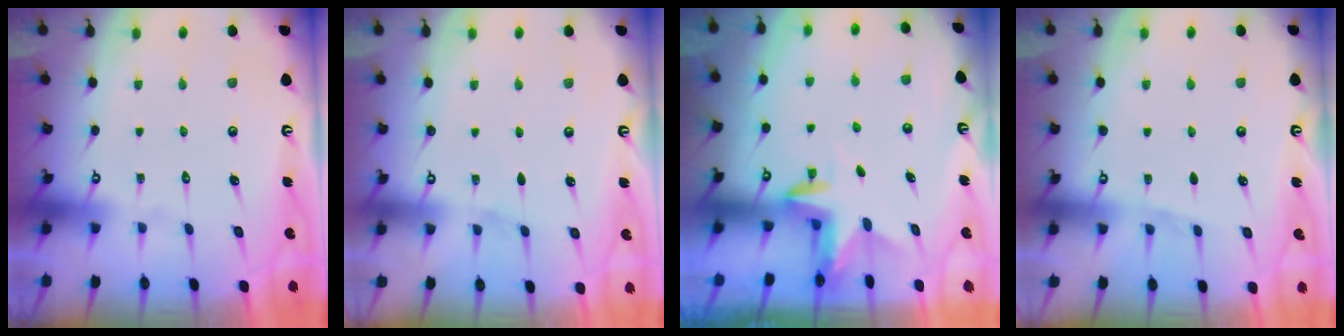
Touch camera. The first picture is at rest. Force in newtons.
{"total": 5.0, "press": 4.4, "slide": 2.5}
{"total": 3.1, "press": 3.1, "slide": 0.3}
{"total": 2.1, "press": 1.9, "slide": 0.9}